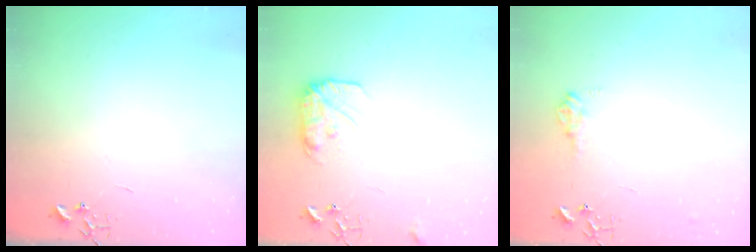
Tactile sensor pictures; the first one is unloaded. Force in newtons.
{"total": 10.8, "press": 10.8, "slide": 0.4}
{"total": 8.8, "press": 8.7, "slide": 1.0}